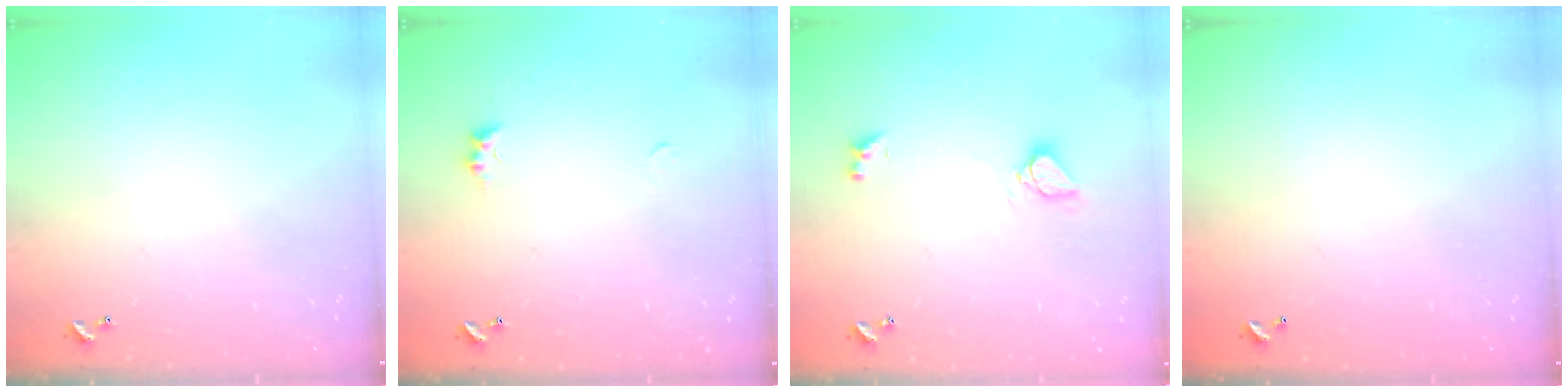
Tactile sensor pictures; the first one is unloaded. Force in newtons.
{"total": 1.9, "press": 1.8, "slide": 0.6}
{"total": 2.8, "press": 2.7, "slide": 0.6}
{"total": 2.8, "press": 2.8, "slide": 0.1}